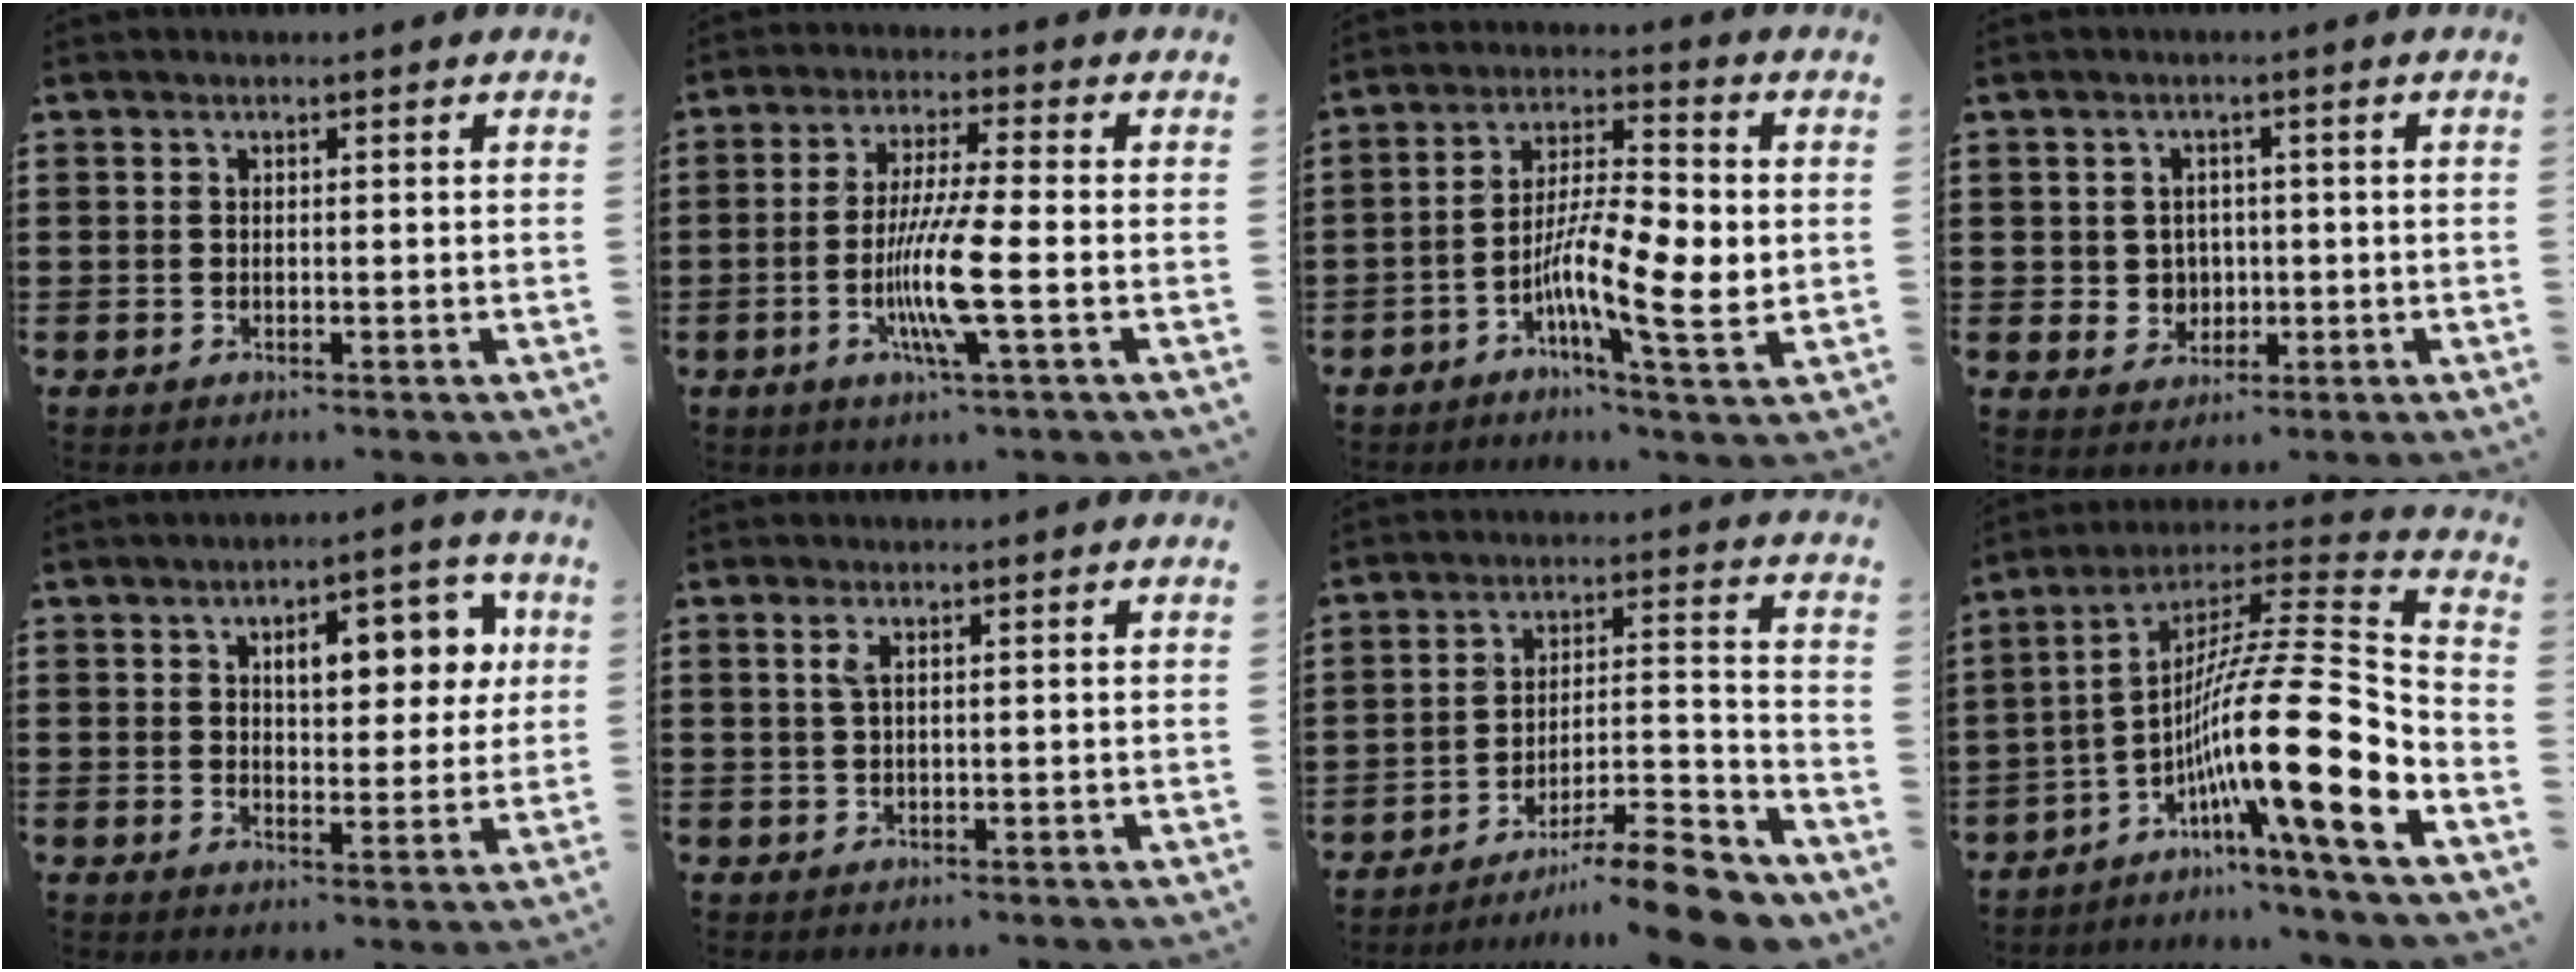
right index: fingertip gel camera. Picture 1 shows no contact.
{"total": 9.7, "force": [-2.6, 0.5, 9.4], "torque": [-0.189, -0.021, -0.053]}
{"total": 11.0, "force": [-2.4, 2.8, 10.4], "torque": [-0.199, -0.012, -0.043]}
{"total": 3.1, "force": [0.1, 3.0, 0.8], "torque": [-0.029, 0.009, -0.001]}
{"total": 8.6, "force": [3.0, 4.2, 6.9], "torque": [-0.096, -0.005, 0.041]}
{"total": 1.6, "force": [0.5, 0.3, 1.4], "torque": [-0.031, 0.001, 0.008]}
{"total": 10.5, "force": [-9.0, 0.9, 5.3], "torque": [-0.068, 0.022, -0.174]}
{"total": 19.3, "force": [-6.4, 1.5, 18.2], "torque": [-0.326, -0.026, -0.120]}